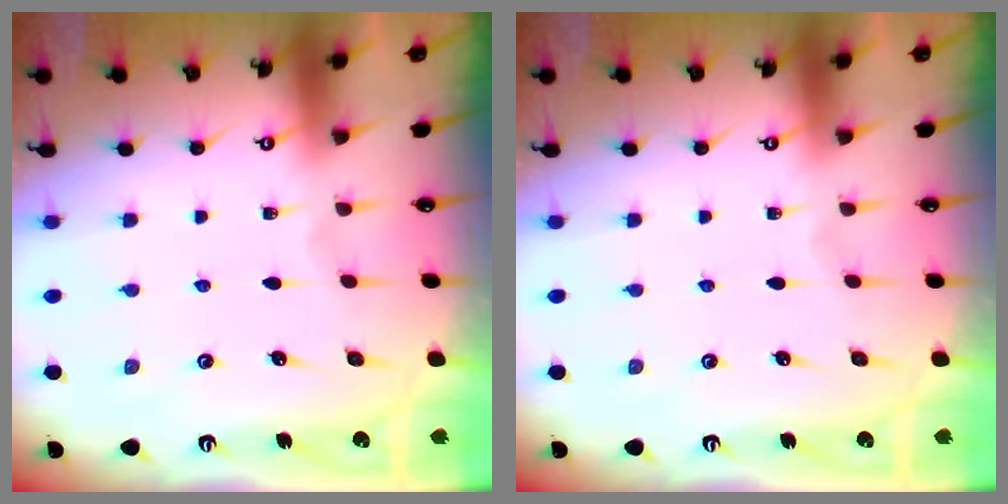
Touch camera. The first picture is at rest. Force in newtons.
{"total": 0.0}